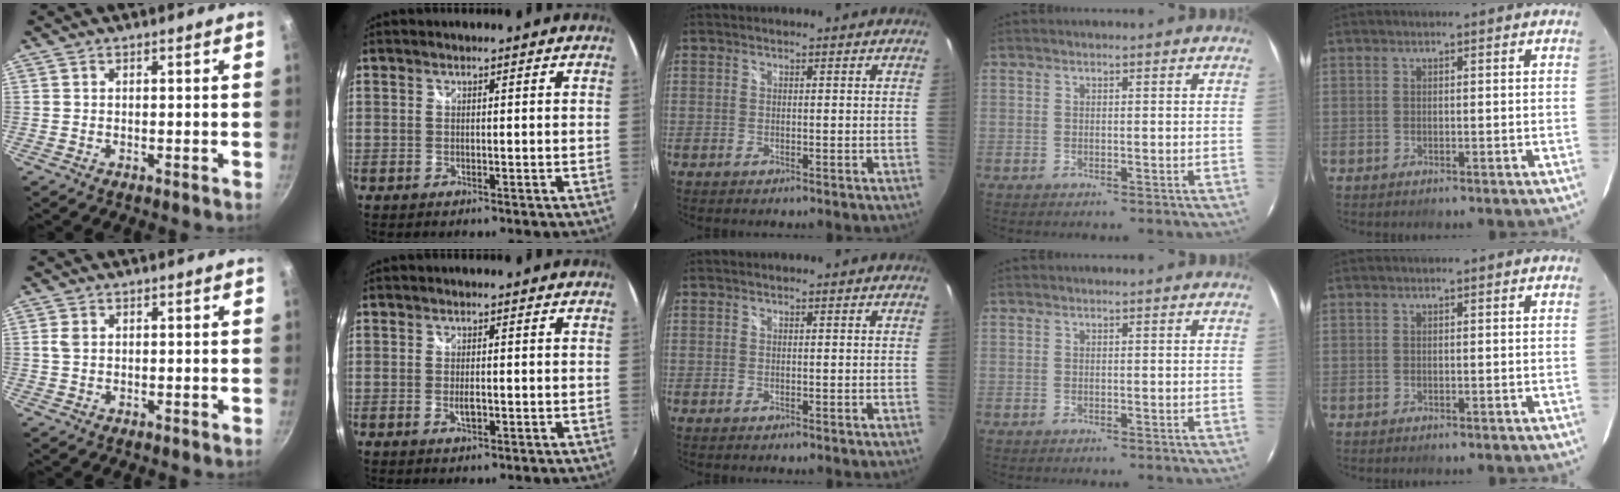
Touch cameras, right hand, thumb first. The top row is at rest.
{"thumb": {"total": 1.8, "force": [0.4, 1.3, 1.1], "torque": [-0.019, 0.003, 0.007]}, "index": {"total": 1.9, "force": [-0.5, 0.8, 1.7], "torque": [-0.029, -0.003, -0.008]}}